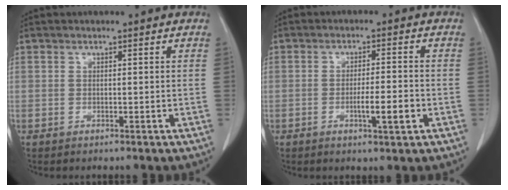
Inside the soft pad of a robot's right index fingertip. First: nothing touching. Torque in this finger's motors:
{"motor_torque": [0.67, -0.49, 0.21, 0.07]}